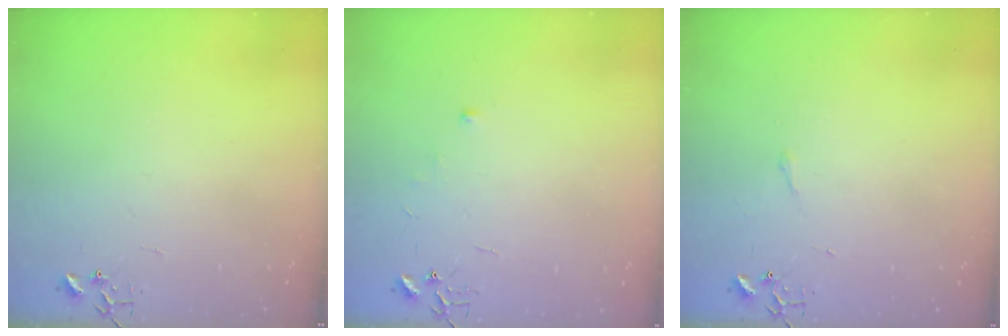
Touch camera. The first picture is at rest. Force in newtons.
{"total": 5.4, "press": 5.3, "slide": 0.7}
{"total": 2.9, "press": 2.9, "slide": 0.5}